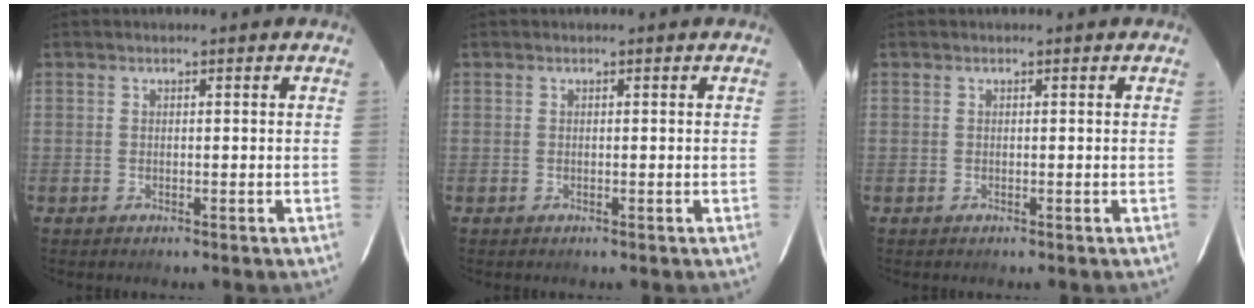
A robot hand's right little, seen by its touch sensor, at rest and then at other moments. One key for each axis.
{"total": 0.0}
{"total": 0.0}